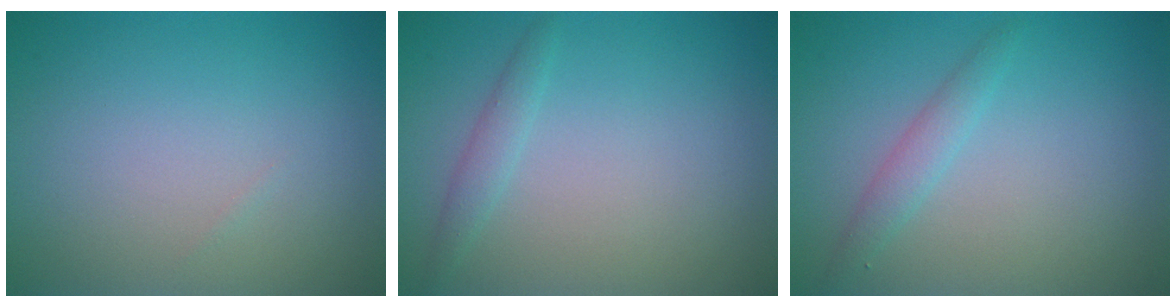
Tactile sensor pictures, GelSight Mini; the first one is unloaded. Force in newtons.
{"total": 1.2, "press": 1.2, "slide": 0.0}
{"total": 1.6, "press": 1.6, "slide": 0.1}